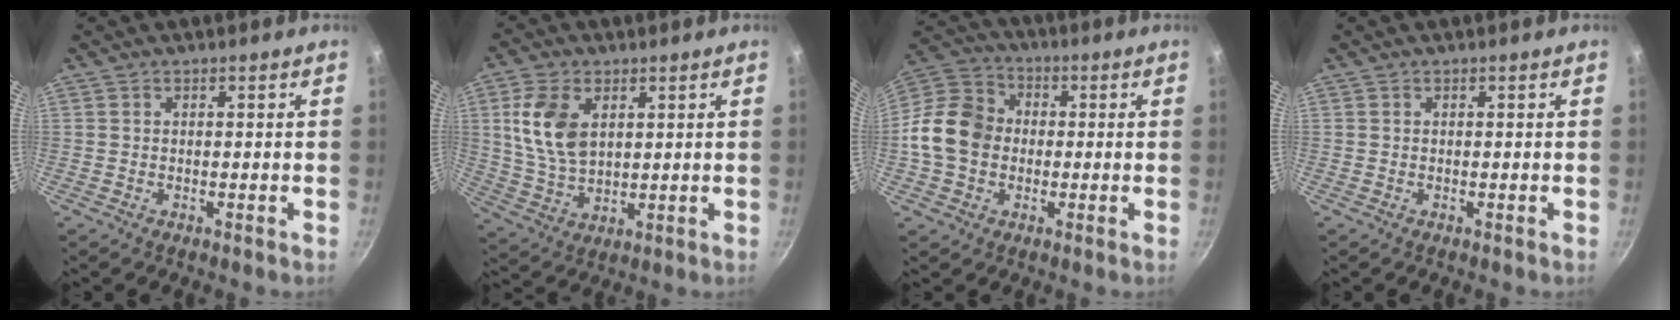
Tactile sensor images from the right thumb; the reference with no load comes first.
{"total": 11.1, "force": [3.3, 6.9, 8.0], "torque": [-0.146, -0.019, 0.070]}
{"total": 12.7, "force": [-1.1, 10.4, 7.1], "torque": [-0.103, 0.024, -0.040]}
{"total": 0.0}